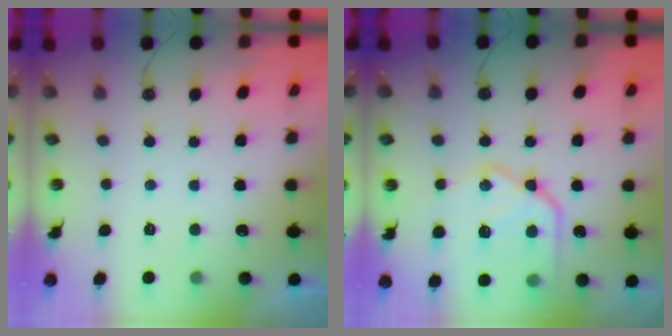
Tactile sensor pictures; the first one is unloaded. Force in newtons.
{"total": 19.3, "press": 19.2, "slide": 1.9}